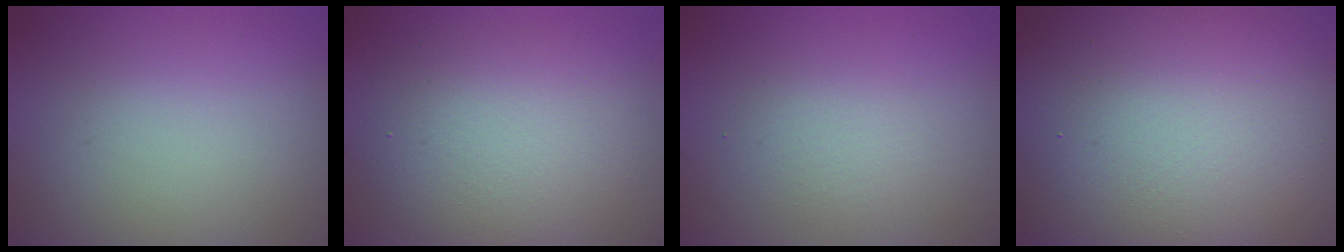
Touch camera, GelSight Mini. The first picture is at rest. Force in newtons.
{"total": 6.0, "press": 6.0, "slide": 0.5}
{"total": 1.6, "press": 1.6, "slide": 0.1}
{"total": 21.1, "press": 21.1, "slide": 0.7}